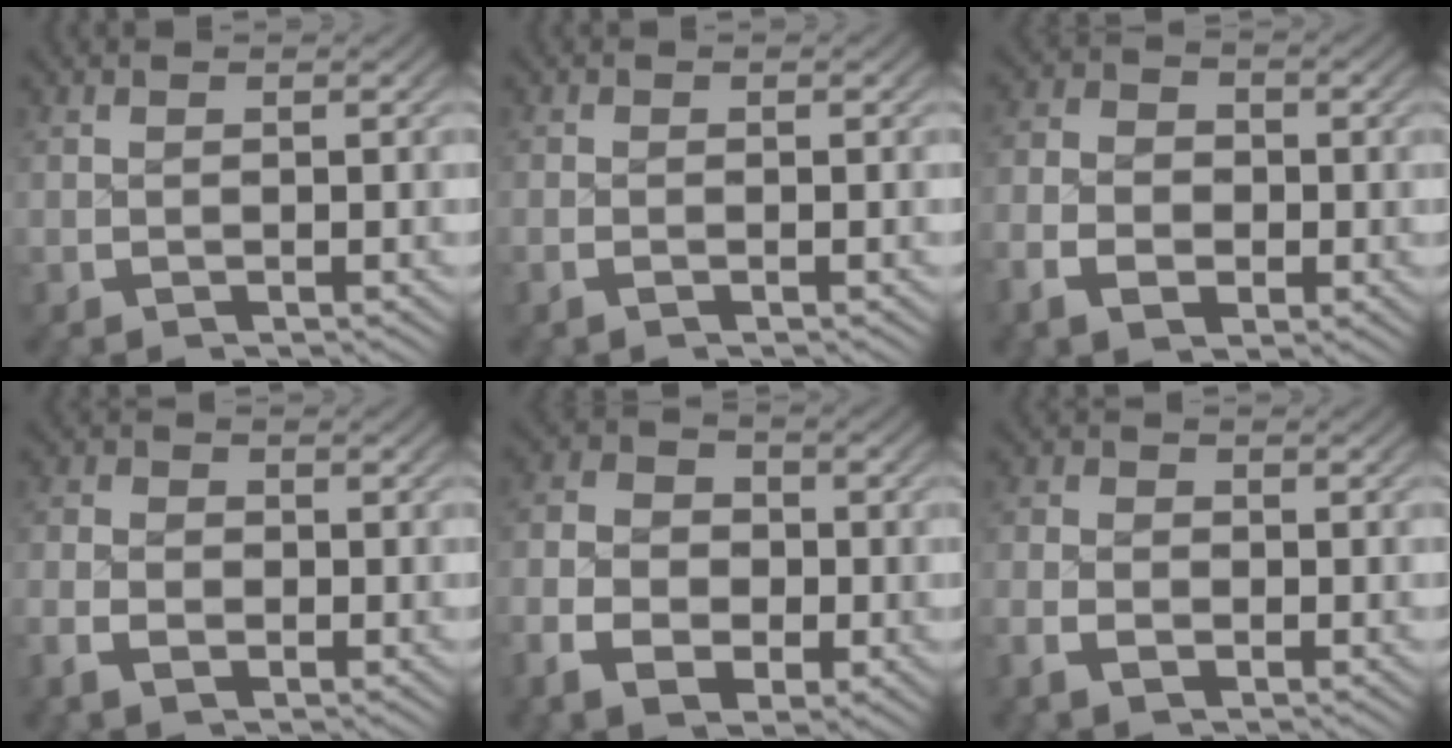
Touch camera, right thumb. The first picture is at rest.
{"total": 0.7, "force": [-0.5, 0.1, 0.4], "torque": [-0.011, -0.003, -0.010]}
{"total": 4.4, "force": [-1.0, 3.3, 2.8], "torque": [-0.045, -0.006, -0.020]}
{"total": 2.7, "force": [-0.8, 2.1, 1.5], "torque": [-0.024, -0.003, -0.016]}
{"total": 7.0, "force": [-1.0, 5.2, 4.5], "torque": [-0.086, -0.018, -0.014]}
{"total": 2.4, "force": [-0.8, 1.8, 1.3], "torque": [-0.021, -0.003, -0.017]}